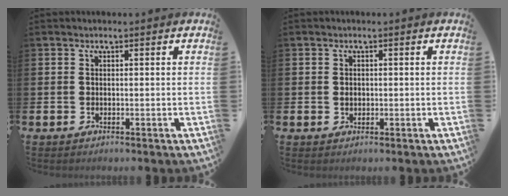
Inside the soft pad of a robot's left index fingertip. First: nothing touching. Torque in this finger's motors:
{"motor_torque": [0.30, 0.05, 0.00, 0.04]}